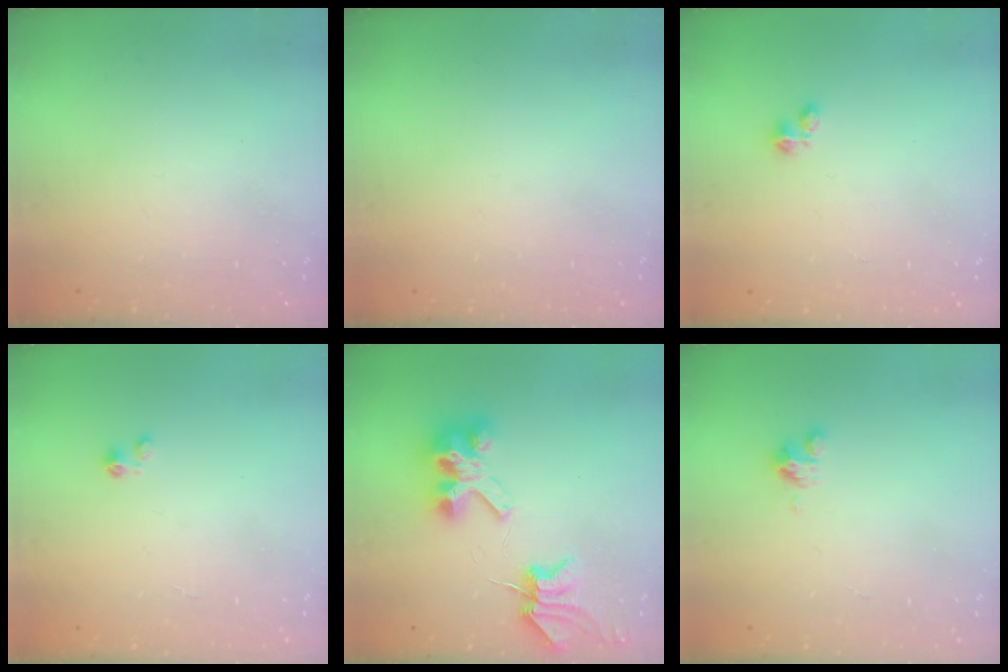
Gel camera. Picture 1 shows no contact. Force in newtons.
{"total": 0.0}
{"total": 1.1, "press": 1.1, "slide": 0.3}
{"total": 0.0}
{"total": 7.1, "press": 7.0, "slide": 0.9}
{"total": 2.8, "press": 2.8, "slide": 0.2}